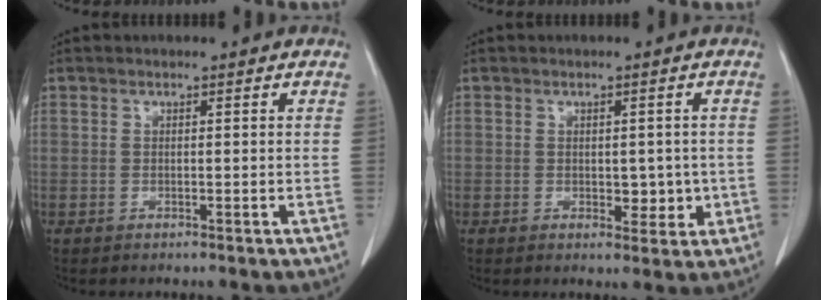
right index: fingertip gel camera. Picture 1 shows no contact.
{"total": 3.5, "force": [-0.3, 2.1, 2.7], "torque": [-0.029, -0.002, 0.004]}